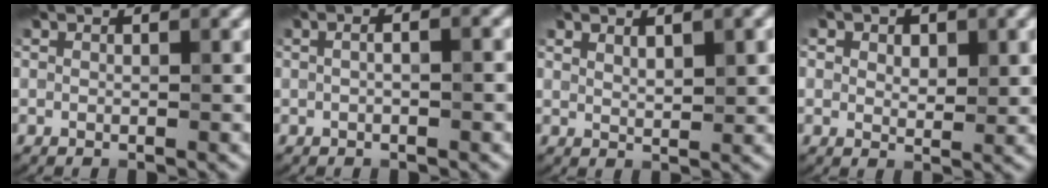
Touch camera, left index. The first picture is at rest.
{"total": 3.5, "force": [0.8, 1.8, 2.9], "torque": [-0.014, 0.019, -0.017]}
{"total": 2.7, "force": [1.4, 0.8, 2.2], "torque": [-0.036, -0.001, 0.026]}
{"total": 3.3, "force": [1.4, 2.1, 2.1], "torque": [-0.026, -0.002, 0.017]}